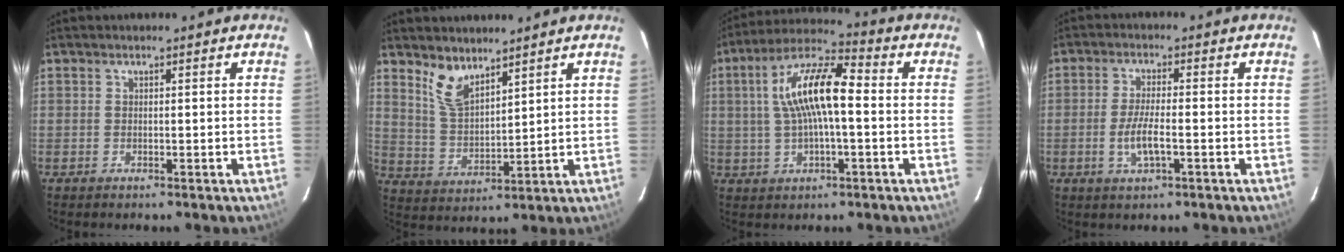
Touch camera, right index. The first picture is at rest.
{"total": 7.1, "force": [5.2, 2.8, 3.9], "torque": [-0.076, -0.002, 0.110]}
{"total": 12.8, "force": [0.7, 3.9, 12.2], "torque": [-0.229, 0.024, 0.009]}
{"total": 5.4, "force": [-1.8, 1.3, 4.9], "torque": [-0.098, -0.006, -0.033]}